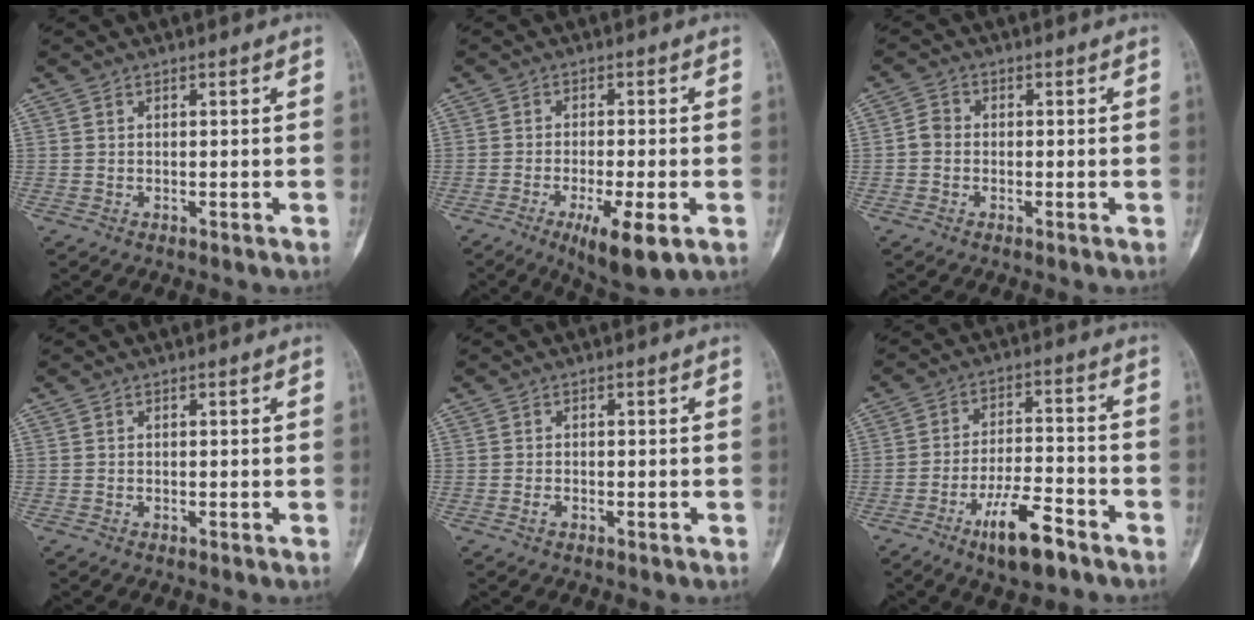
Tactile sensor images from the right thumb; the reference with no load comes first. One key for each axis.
{"total": 8.9, "fx": -3.7, "fy": 2.0, "fz": 7.9, "tx": -0.126, "ty": -0.012, "tz": -0.055}
{"total": 2.4, "fx": -0.6, "fy": 2.0, "fz": 1.2, "tx": -0.018, "ty": 0.006, "tz": -0.021}
{"total": 0.0}
{"total": 0.9, "fx": -0.5, "fy": 0.5, "fz": 0.6, "tx": -0.011, "ty": 0.006, "tz": -0.009}
{"total": 10.8, "fx": -6.5, "fy": 3.4, "fz": 7.9, "tx": -0.131, "ty": 0.041, "tz": -0.107}